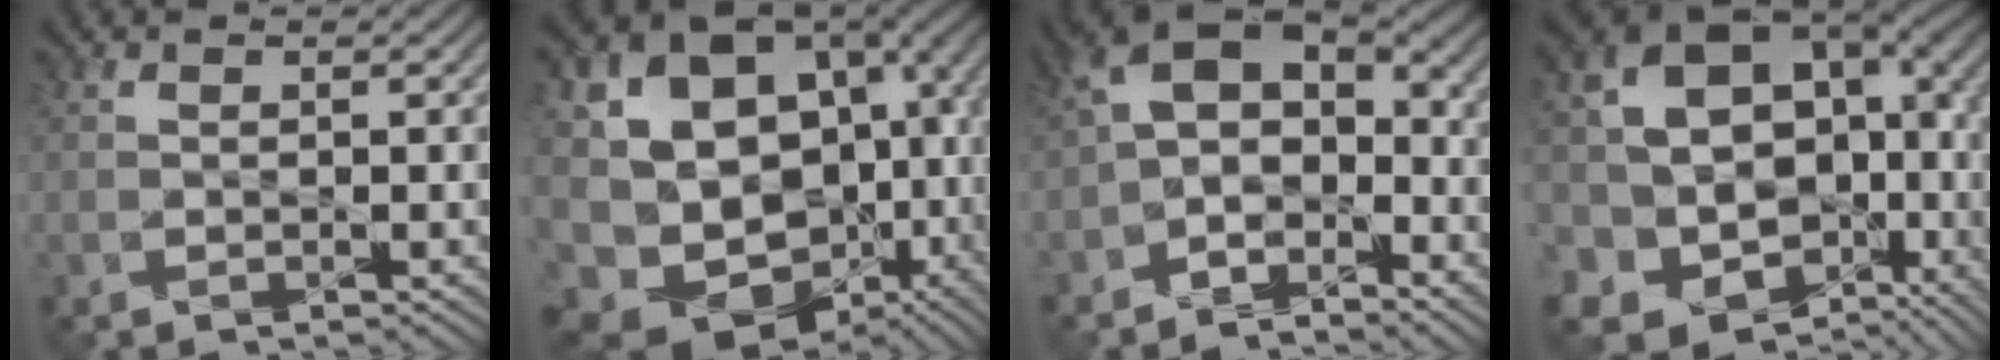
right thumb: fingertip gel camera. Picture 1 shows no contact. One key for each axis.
{"total": 19.4, "fx": -2.3, "fy": 15.9, "fz": 10.8, "tx": -0.222, "ty": -0.054, "tz": 0.012}
{"total": 8.4, "fx": -1.7, "fy": 5.5, "fz": 6.0, "tx": -0.100, "ty": 0.000, "tz": -0.044}
{"total": 17.8, "fx": -0.1, "fy": 12.9, "fz": 12.2, "tx": -0.245, "ty": -0.032, "tz": 0.065}